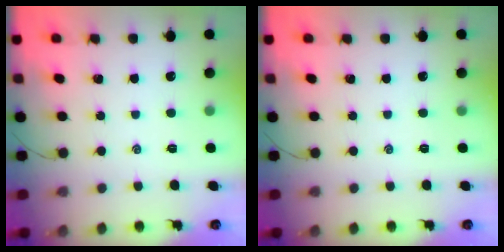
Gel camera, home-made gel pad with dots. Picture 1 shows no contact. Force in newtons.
{"total": 0.0}